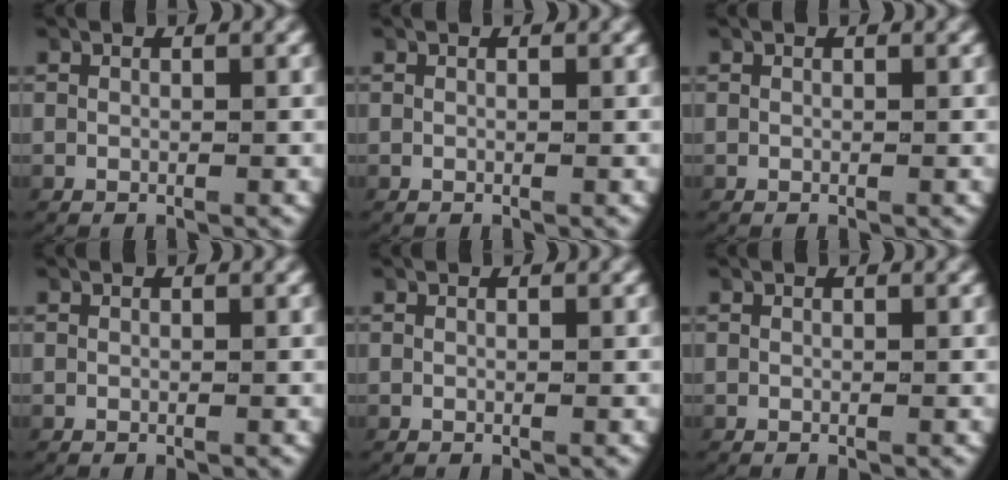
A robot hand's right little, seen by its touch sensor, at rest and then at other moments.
{"total": 0.0}
{"total": 0.0}
{"total": 0.0}
{"total": 0.0}
{"total": 0.0}